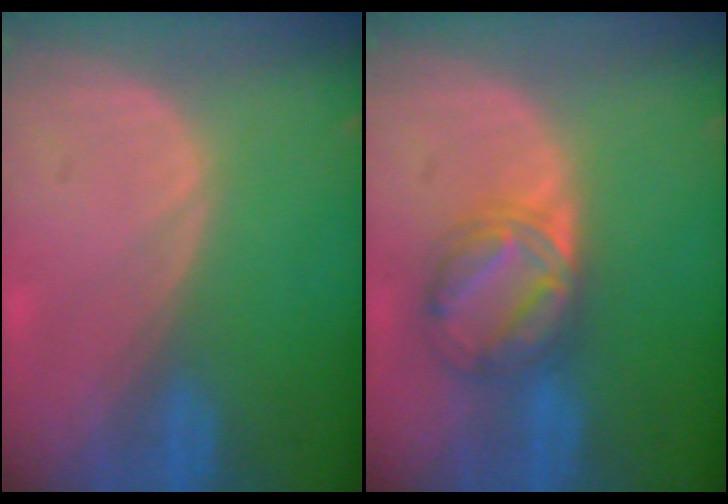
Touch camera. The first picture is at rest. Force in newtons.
{"total": 6.4, "press": 6.4, "slide": 0.4}